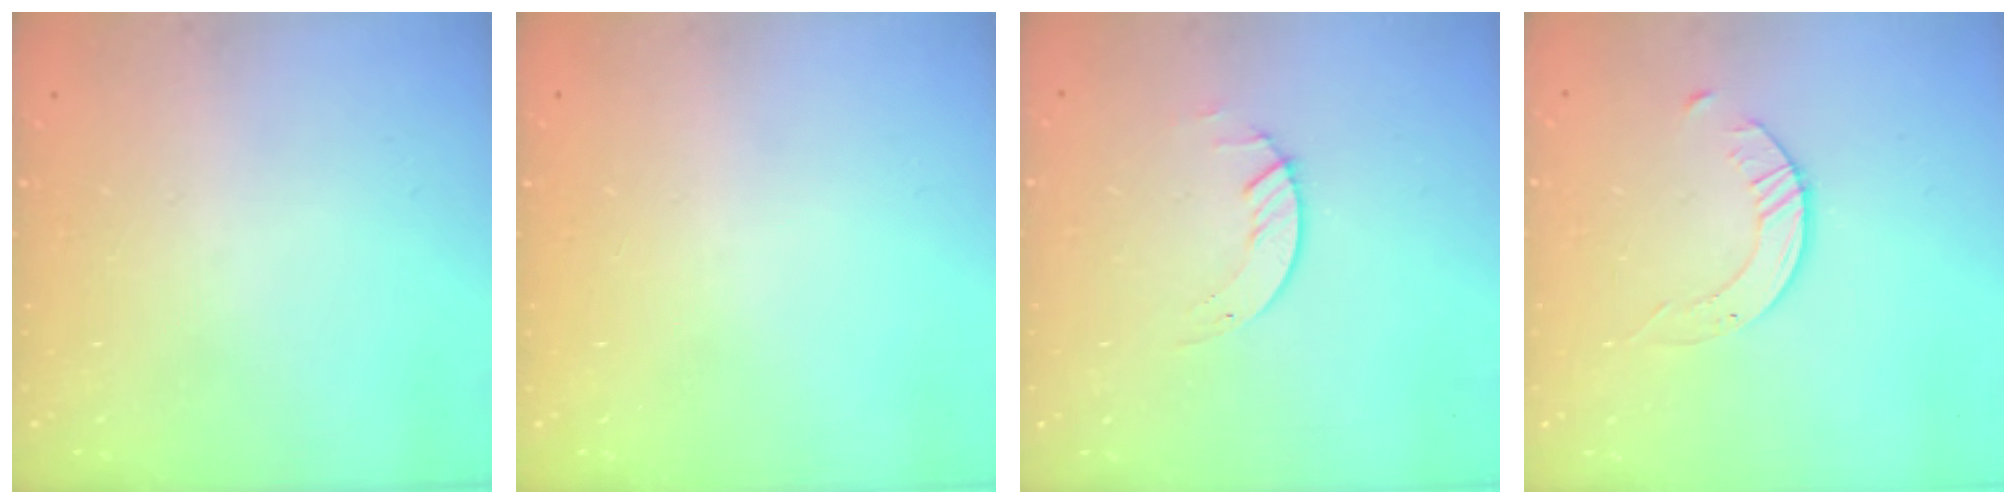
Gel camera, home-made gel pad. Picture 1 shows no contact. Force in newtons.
{"total": 0.0}
{"total": 1.2, "press": 1.1, "slide": 0.2}
{"total": 2.7, "press": 2.7, "slide": 0.3}